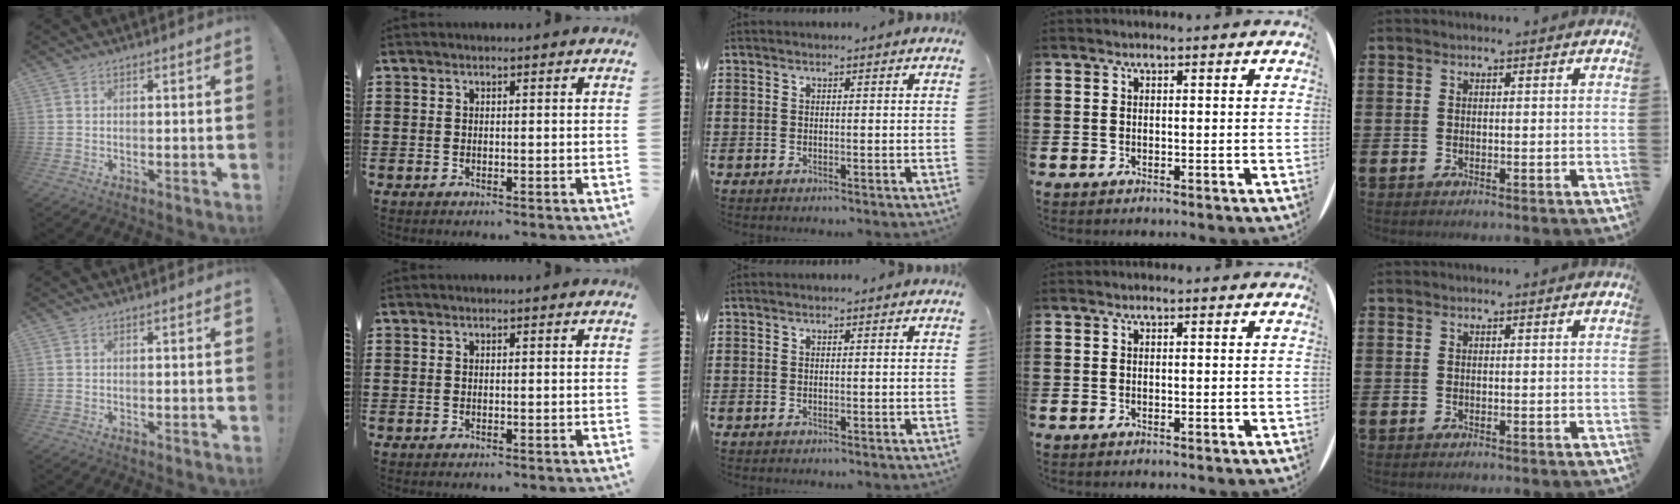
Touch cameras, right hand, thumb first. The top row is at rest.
{}